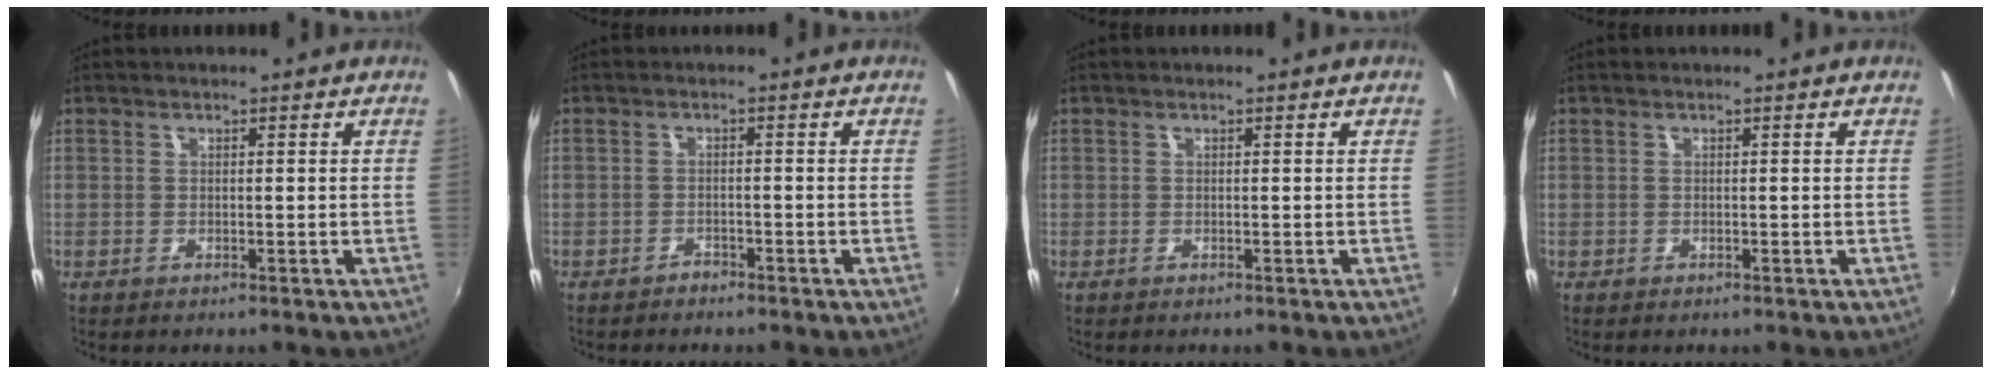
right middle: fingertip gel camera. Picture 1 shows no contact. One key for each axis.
{"total": 1.5, "fx": -1.4, "fy": 0.5, "fz": 0.1, "tx": -0.008, "ty": 0.001, "tz": -0.023}
{"total": 0.0}
{"total": 0.0}